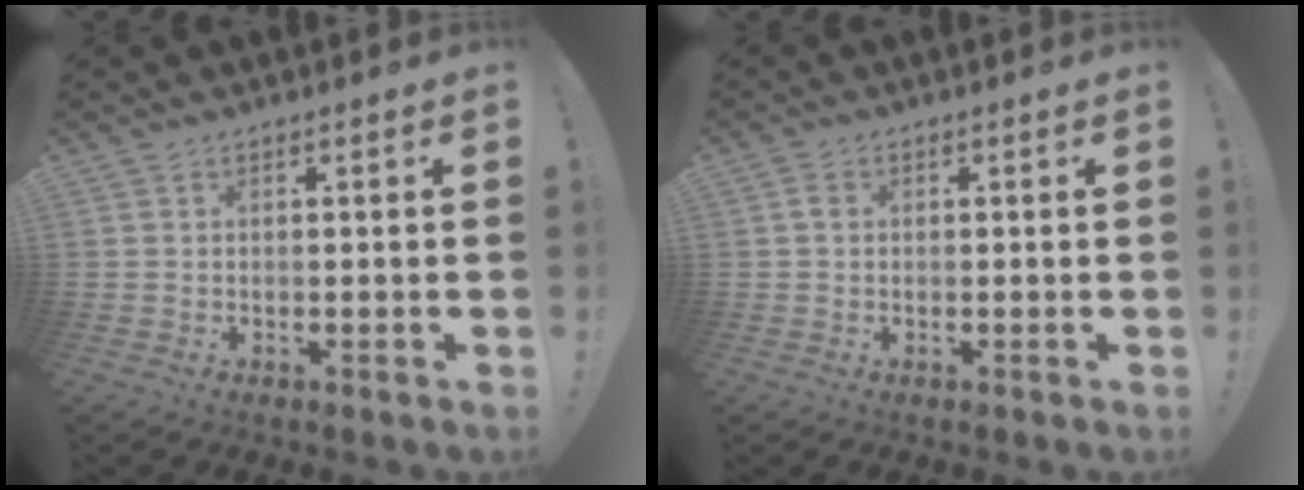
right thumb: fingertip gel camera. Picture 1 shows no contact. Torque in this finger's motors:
{"motor_torque": [0.06, -0.09, -0.30, -0.11, 0.00]}